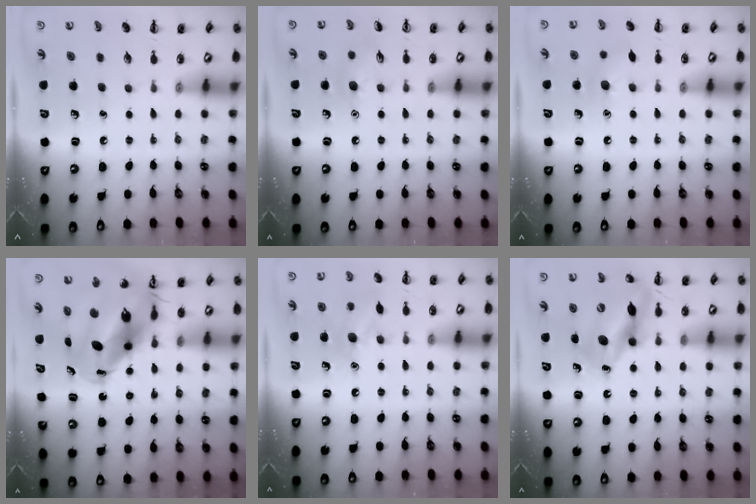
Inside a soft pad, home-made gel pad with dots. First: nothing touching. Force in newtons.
{"total": 6.4, "press": 6.3, "slide": 1.4}
{"total": 7.4, "press": 7.1, "slide": 1.8}
{"total": 13.2, "press": 12.7, "slide": 3.6}
{"total": 9.0, "press": 9.0, "slide": 0.9}
{"total": 12.7, "press": 12.3, "slide": 3.2}